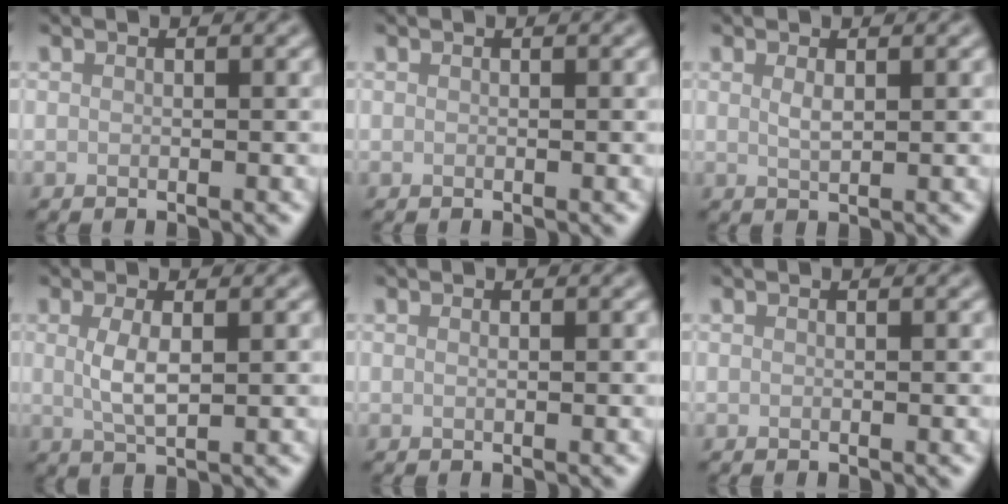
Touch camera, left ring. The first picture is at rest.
{"total": 0.0}
{"total": 1.1, "force": [0.5, 0.3, 0.9], "torque": [-0.018, -0.003, 0.010]}
{"total": 2.6, "force": [0.4, 0.8, 2.4], "torque": [-0.052, -0.003, 0.009]}
{"total": 0.0}
{"total": 0.0}